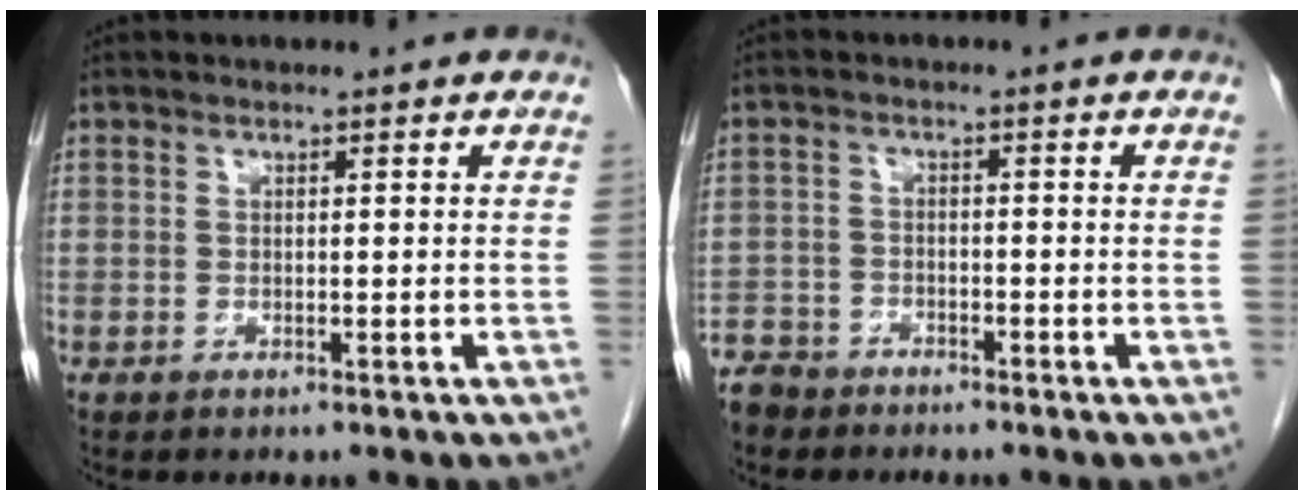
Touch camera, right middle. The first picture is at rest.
{"total": 4.8, "force": [-4.2, 2.3, -0.2], "torque": [0.004, -0.002, -0.084]}